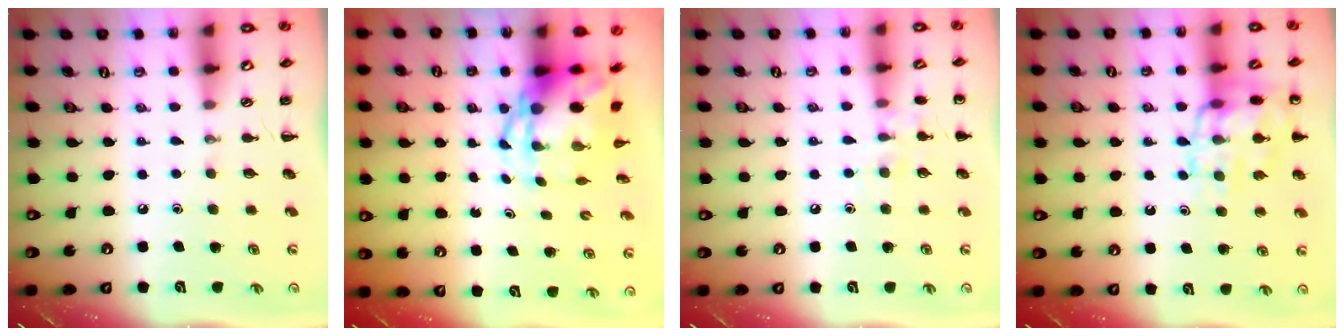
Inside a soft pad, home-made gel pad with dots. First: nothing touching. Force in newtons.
{"total": 5.6, "press": 5.4, "slide": 1.6}
{"total": 7.6, "press": 7.4, "slide": 1.7}
{"total": 13.8, "press": 13.7, "slide": 1.5}